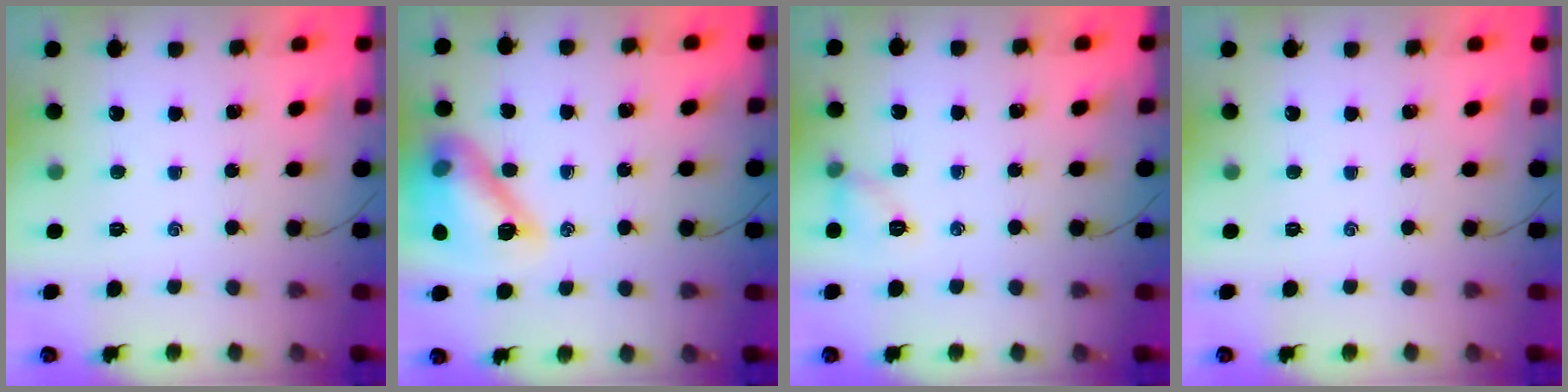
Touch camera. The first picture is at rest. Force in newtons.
{"total": 14.9, "press": 14.8, "slide": 1.5}
{"total": 5.9, "press": 5.9, "slide": 0.8}
{"total": 0.0}